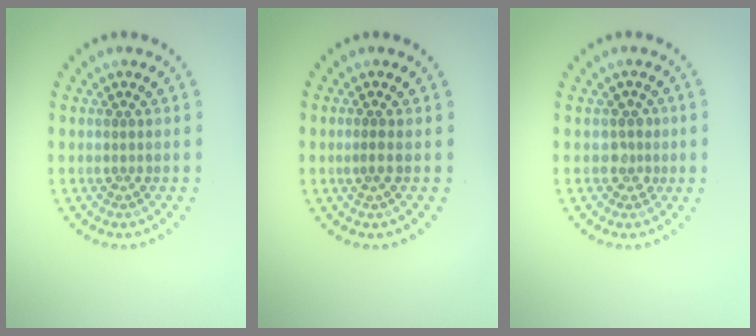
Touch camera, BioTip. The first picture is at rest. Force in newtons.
{"total": 0.6, "press": 0.4, "slide": 0.4}
{"total": 1.5, "press": 1.2, "slide": 0.9}